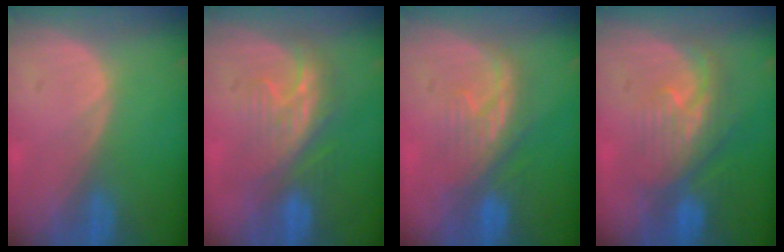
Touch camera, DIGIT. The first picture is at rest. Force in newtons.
{"total": 7.5, "press": 7.2, "slide": 1.9}
{"total": 6.1, "press": 6.0, "slide": 1.1}
{"total": 7.9, "press": 7.4, "slide": 2.9}